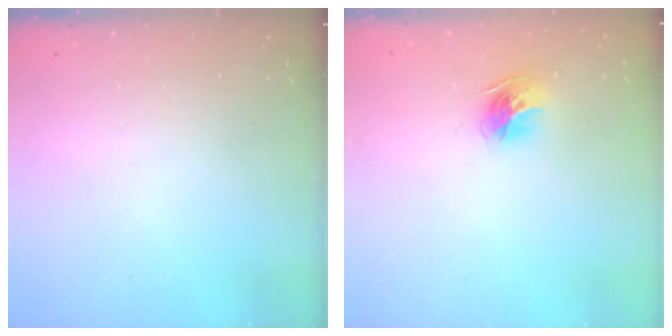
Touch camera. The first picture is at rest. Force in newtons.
{"total": 10.3, "press": 10.3, "slide": 0.6}